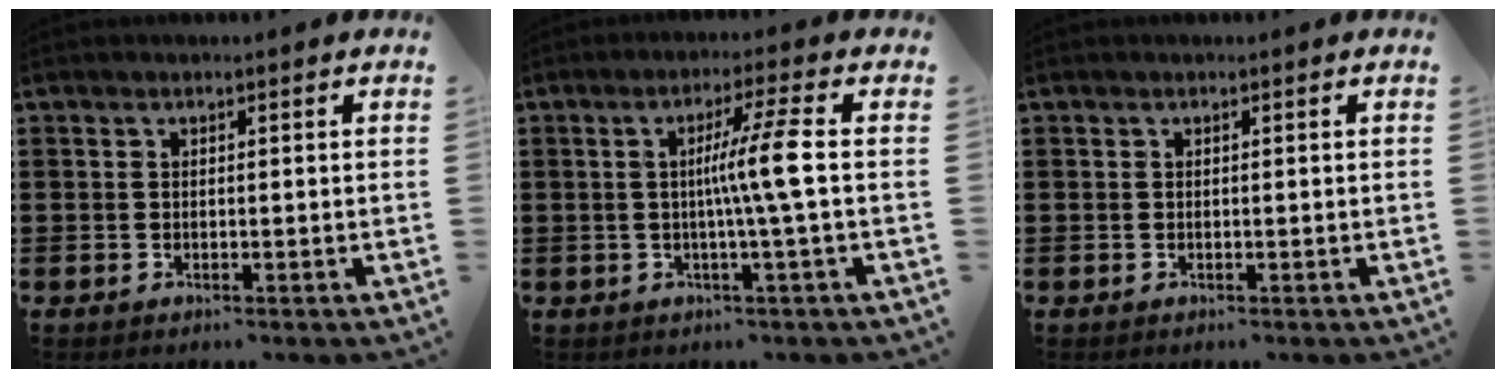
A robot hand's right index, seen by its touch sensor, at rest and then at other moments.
{"total": 6.6, "force": [-0.1, -1.1, 6.5], "torque": [-0.120, -0.004, -0.012]}
{"total": 0.0}